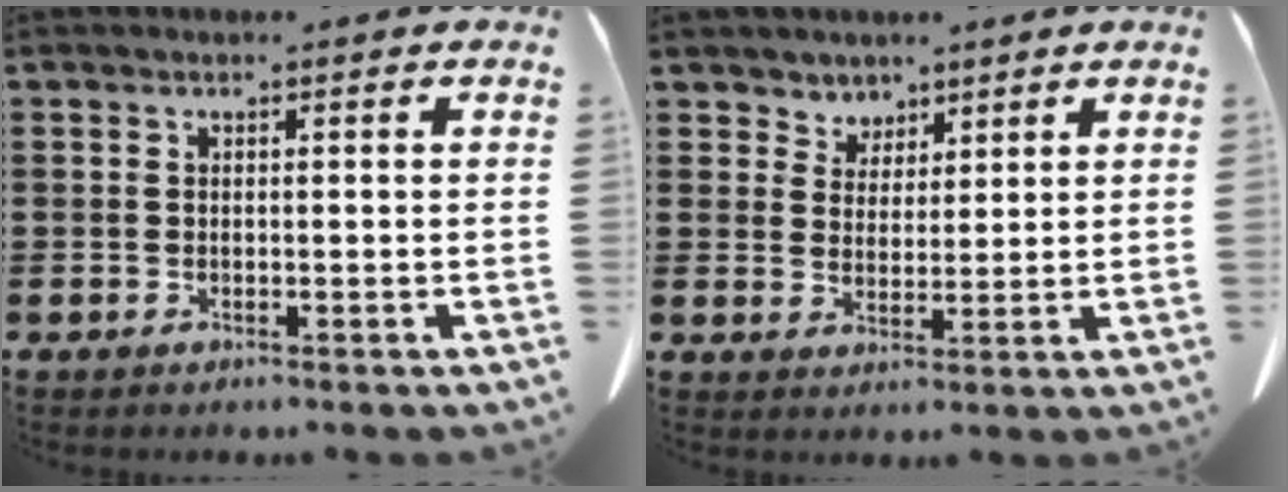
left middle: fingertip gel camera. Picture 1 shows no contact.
{"total": 3.9, "force": [3.2, 2.3, -0.2], "torque": [-0.015, -0.001, 0.060]}